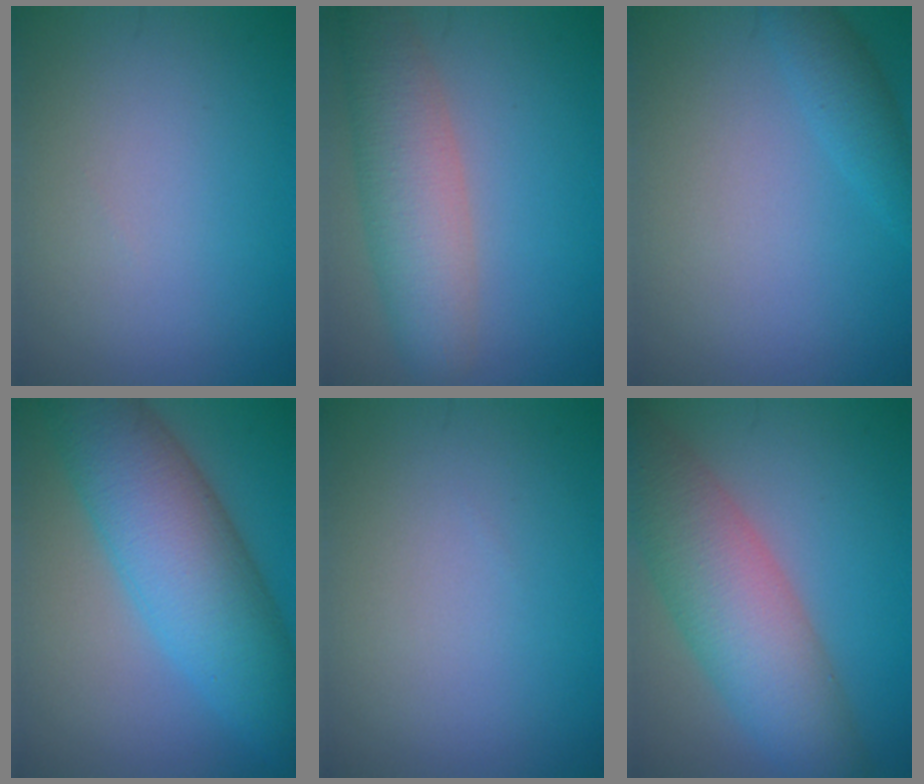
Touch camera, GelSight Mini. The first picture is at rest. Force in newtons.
{"total": 6.5, "press": 6.5, "slide": 0.2}
{"total": 2.1, "press": 2.1, "slide": 0.2}
{"total": 10.3, "press": 10.3, "slide": 0.2}
{"total": 0.0}
{"total": 8.8, "press": 8.8, "slide": 0.5}